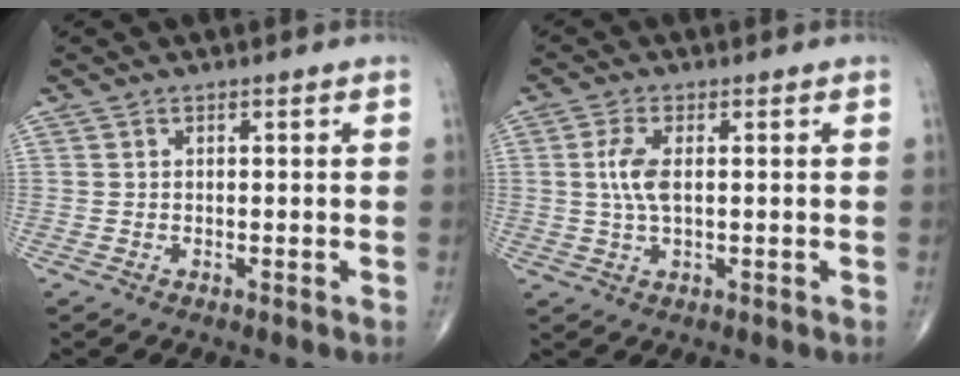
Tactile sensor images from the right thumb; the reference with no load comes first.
{"total": 5.1, "force": [0.6, 2.1, 4.6], "torque": [-0.108, 0.003, 0.011]}